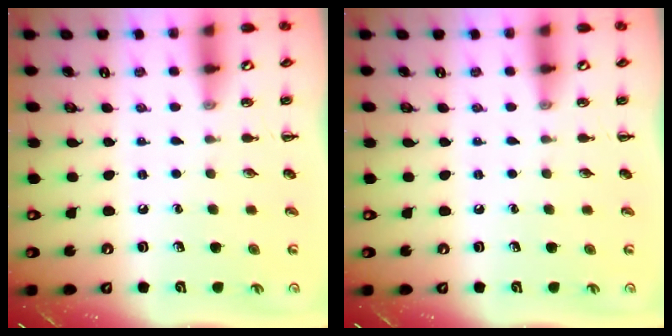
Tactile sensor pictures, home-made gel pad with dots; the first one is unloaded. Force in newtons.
{"total": 0.0}